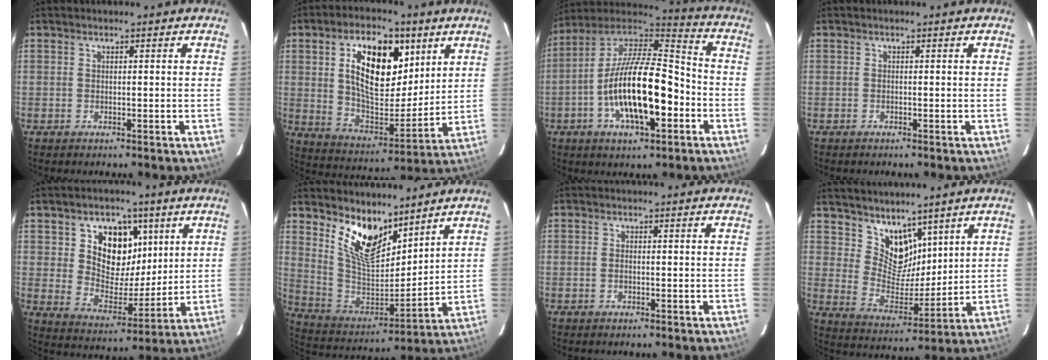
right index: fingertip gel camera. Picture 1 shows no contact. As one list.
[{"total": 17.8, "force": [6.4, 9.0, 14.0], "torque": [-0.240, 0.010, 0.114]}, {"total": 20.0, "force": [-6.0, 7.5, 17.6], "torque": [-0.330, 0.003, -0.112]}, {"total": 0.0}, {"total": 12.7, "force": [4.8, 9.2, 7.2], "torque": [-0.129, -0.002, 0.091]}, {"total": 13.8, "force": [9.7, 6.1, 7.7], "torque": [-0.150, -0.013, 0.192]}, {"total": 0.7, "force": [-0.4, 0.4, 0.3], "torque": [-0.006, 0.002, -0.009]}, {"total": 9.3, "force": [6.7, 5.5, 3.3], "torque": [-0.051, -0.004, 0.135]}]